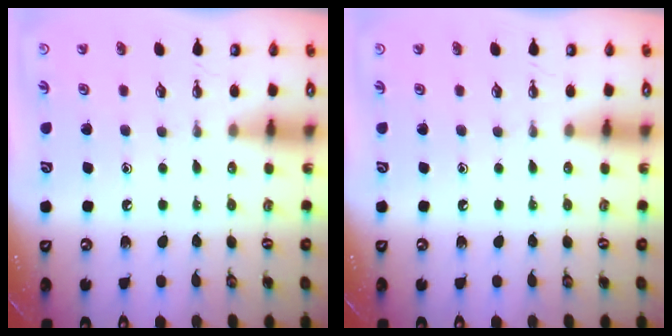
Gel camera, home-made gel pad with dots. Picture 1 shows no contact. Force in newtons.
{"total": 0.0}